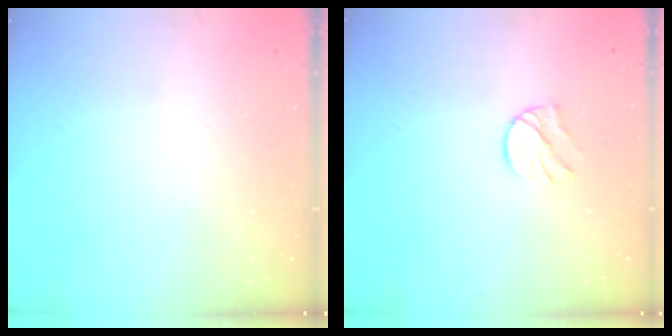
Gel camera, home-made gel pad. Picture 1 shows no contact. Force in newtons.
{"total": 6.4, "press": 6.4, "slide": 0.6}